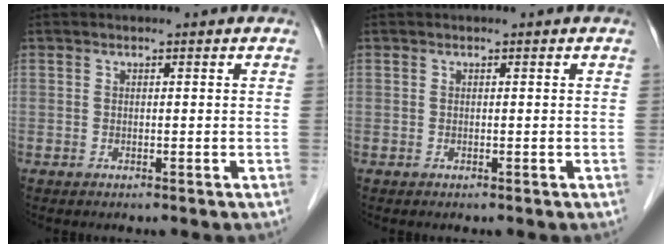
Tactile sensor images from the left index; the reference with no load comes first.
{"total": 0.0}